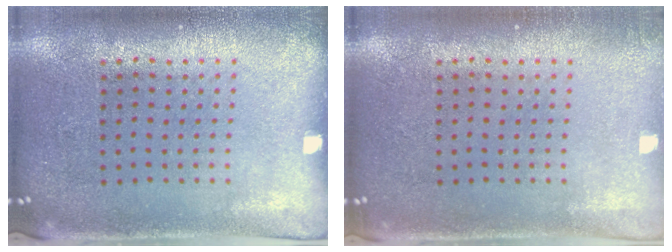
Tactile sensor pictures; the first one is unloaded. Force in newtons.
{"total": 0.7, "press": 0.7, "slide": 0.2}